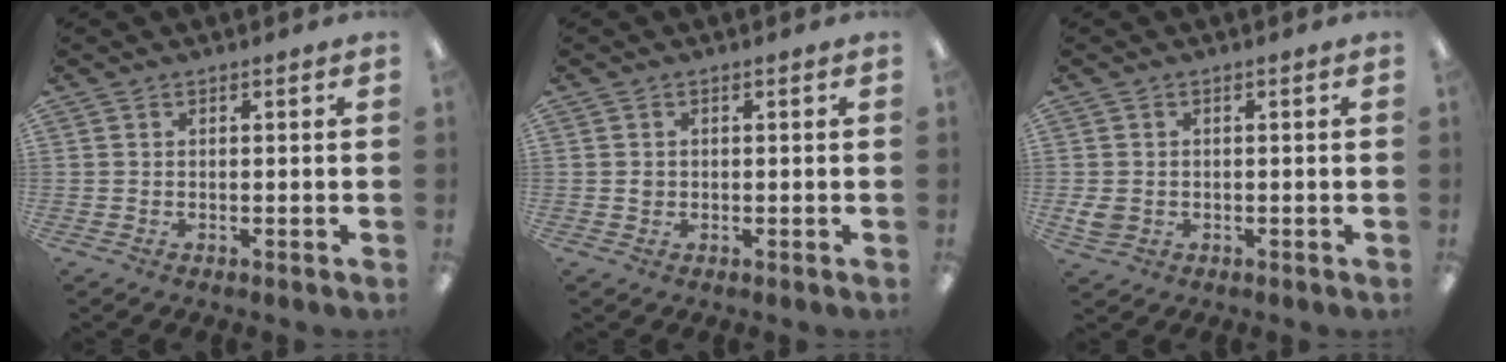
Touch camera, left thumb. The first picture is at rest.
{"total": 1.1, "force": [-0.1, 1.1, 0.4], "torque": [-0.007, 0.004, -0.003]}
{"total": 3.6, "force": [-0.6, 3.0, 1.9], "torque": [-0.038, -0.003, -0.014]}